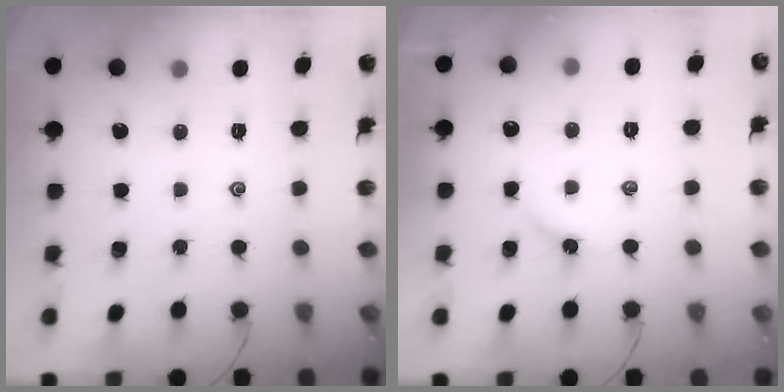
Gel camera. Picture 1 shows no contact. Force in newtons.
{"total": 2.9, "press": 2.9, "slide": 0.4}